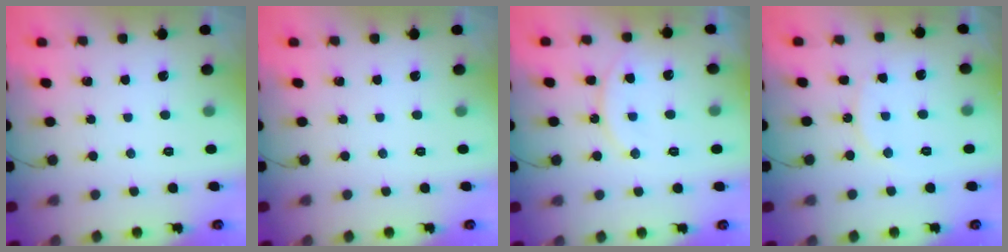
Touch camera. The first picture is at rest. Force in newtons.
{"total": 0.0}
{"total": 10.7, "press": 10.6, "slide": 0.9}
{"total": 9.9, "press": 9.9, "slide": 0.7}